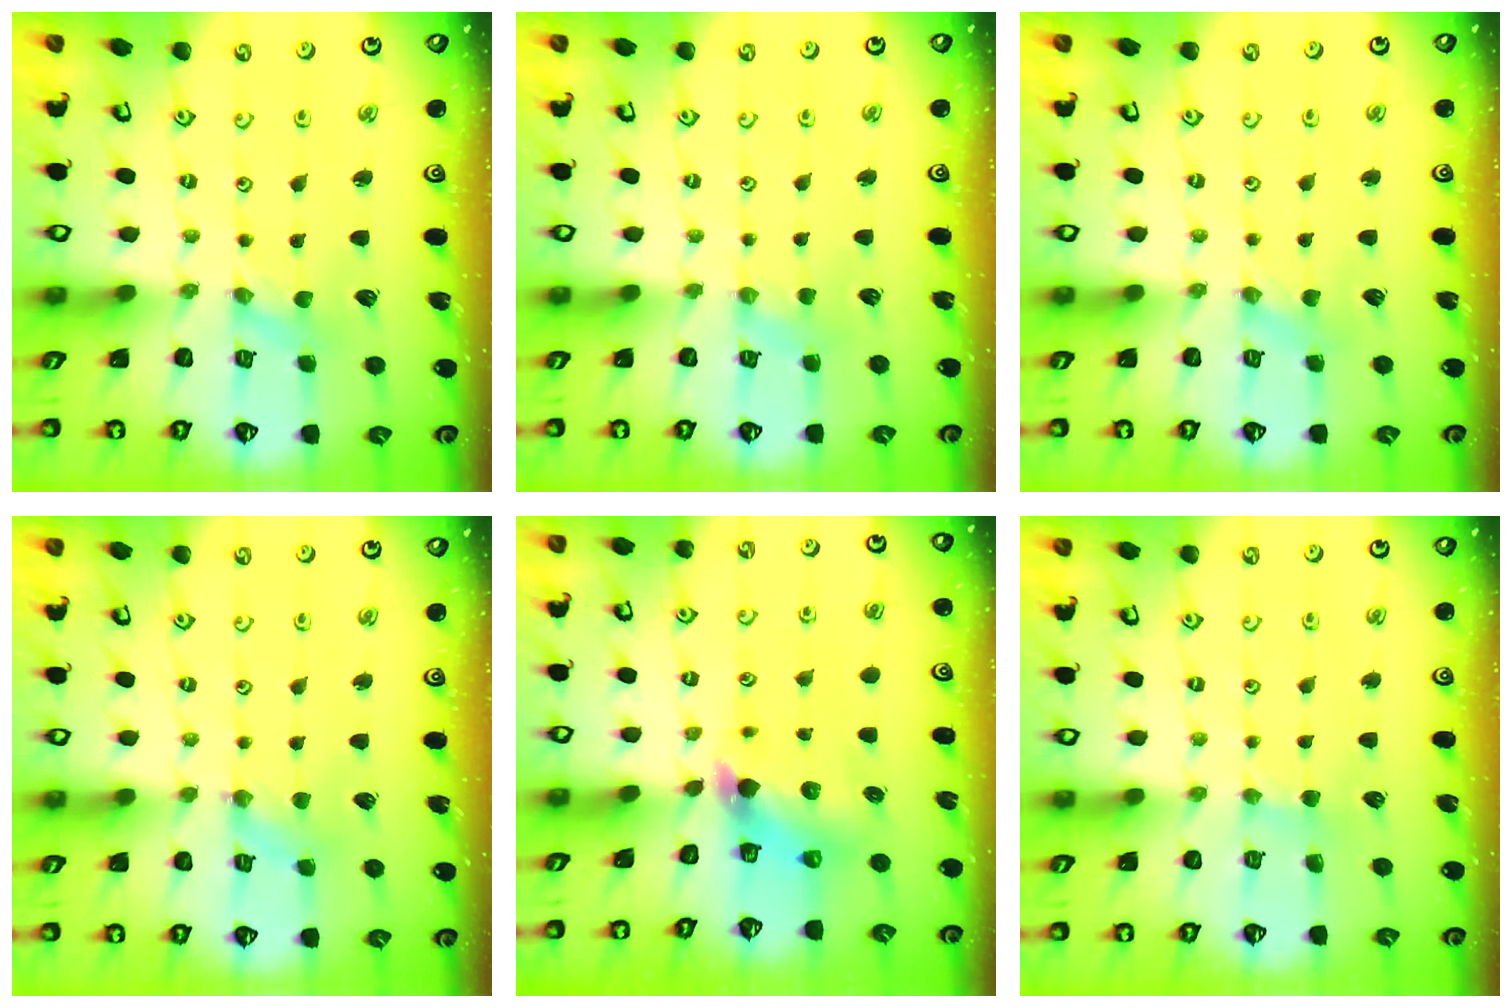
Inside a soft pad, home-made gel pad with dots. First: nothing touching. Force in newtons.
{"total": 2.8, "press": 2.7, "slide": 0.5}
{"total": 0.9, "press": 0.9, "slide": 0.2}
{"total": 1.0, "press": 1.0, "slide": 0.3}
{"total": 6.0, "press": 5.9, "slide": 0.9}
{"total": 3.3, "press": 3.3, "slide": 0.4}